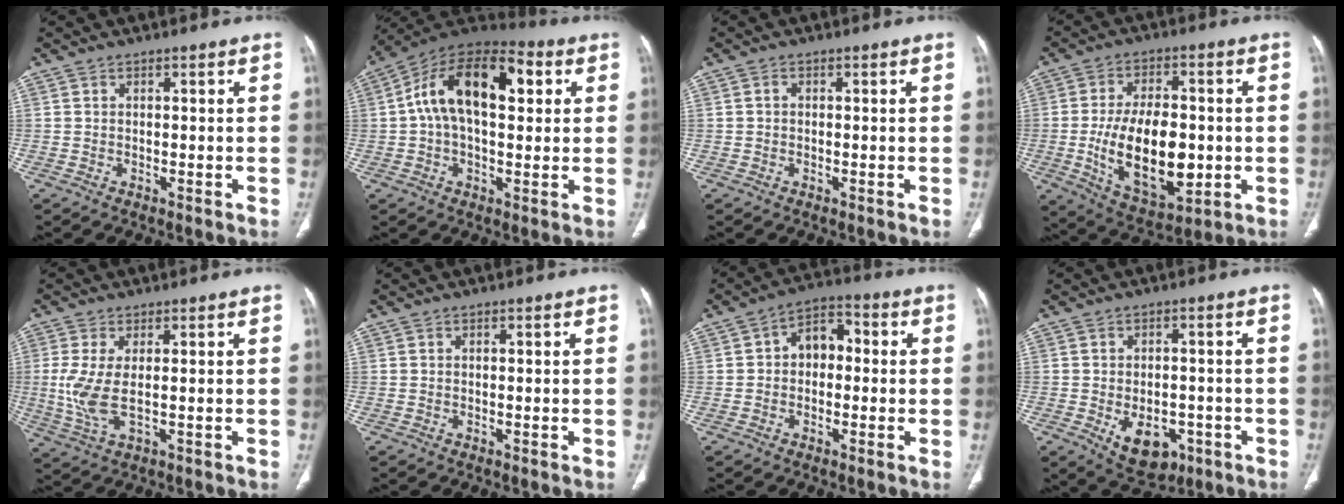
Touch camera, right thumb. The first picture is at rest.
{"total": 18.4, "force": [3.8, 10.1, 14.9], "torque": [-0.232, 0.034, 0.054]}
{"total": 0.8, "force": [0.0, 0.7, 0.4], "torque": [-0.004, 0.003, -0.003]}
{"total": 17.7, "force": [-2.2, 9.4, 14.8], "torque": [-0.231, -0.003, -0.020]}
{"total": 7.0, "force": [0.2, 2.7, 6.5], "torque": [-0.163, -0.012, 0.010]}
{"total": 0.0}
{"total": 7.3, "force": [0.4, 5.2, 5.1], "torque": [-0.053, 0.028, -0.006]}
{"total": 9.0, "force": [-3.3, 5.9, 5.9], "torque": [-0.068, 0.010, -0.032]}